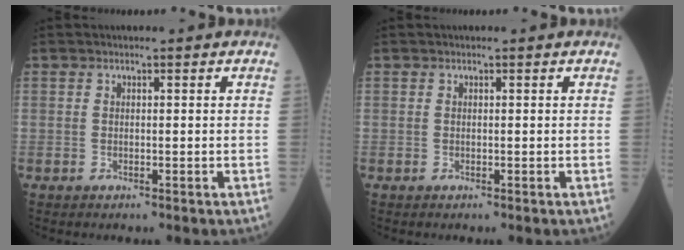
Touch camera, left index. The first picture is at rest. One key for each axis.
{"total": 0.0}